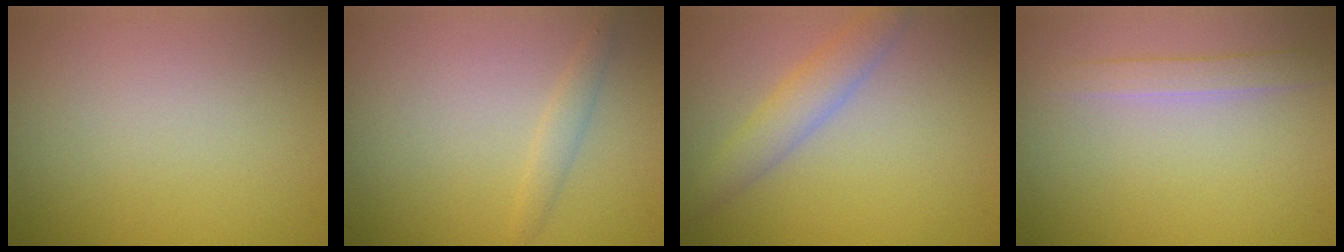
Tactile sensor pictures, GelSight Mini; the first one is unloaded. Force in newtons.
{"total": 1.3, "press": 1.3, "slide": 0.1}
{"total": 2.8, "press": 2.8, "slide": 0.1}
{"total": 1.7, "press": 1.7, "slide": 0.0}